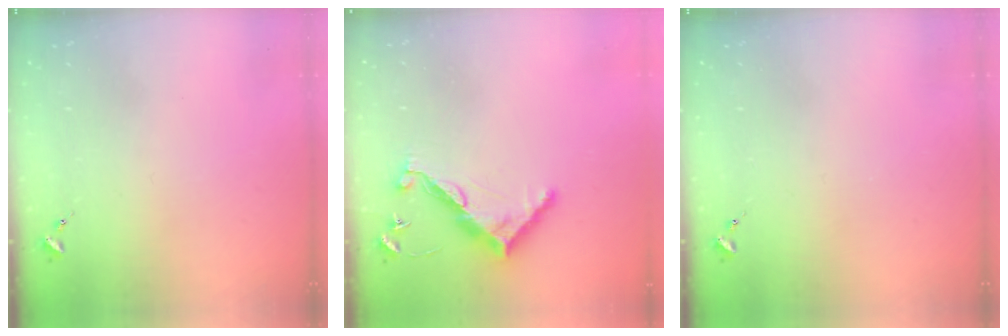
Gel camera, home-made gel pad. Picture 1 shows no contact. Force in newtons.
{"total": 10.6, "press": 10.6, "slide": 0.4}
{"total": 0.0}